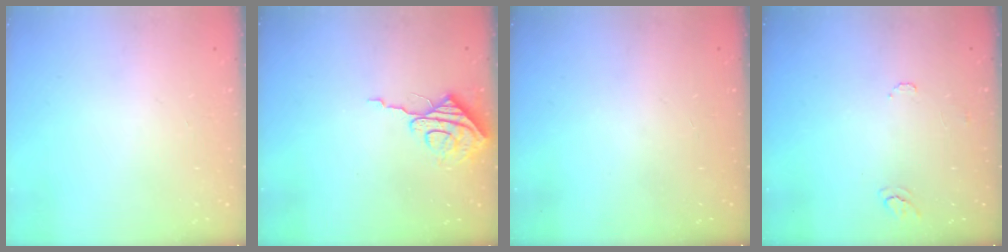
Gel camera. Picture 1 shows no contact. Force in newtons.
{"total": 8.2, "press": 8.2, "slide": 0.5}
{"total": 0.0}
{"total": 5.9, "press": 5.9, "slide": 0.6}